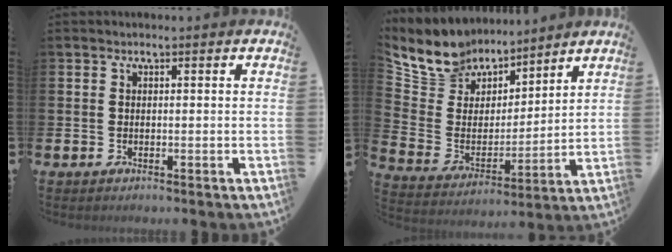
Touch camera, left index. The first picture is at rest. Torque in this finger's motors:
{"motor_torque": [1.42, -0.72, 0.20, 0.01]}